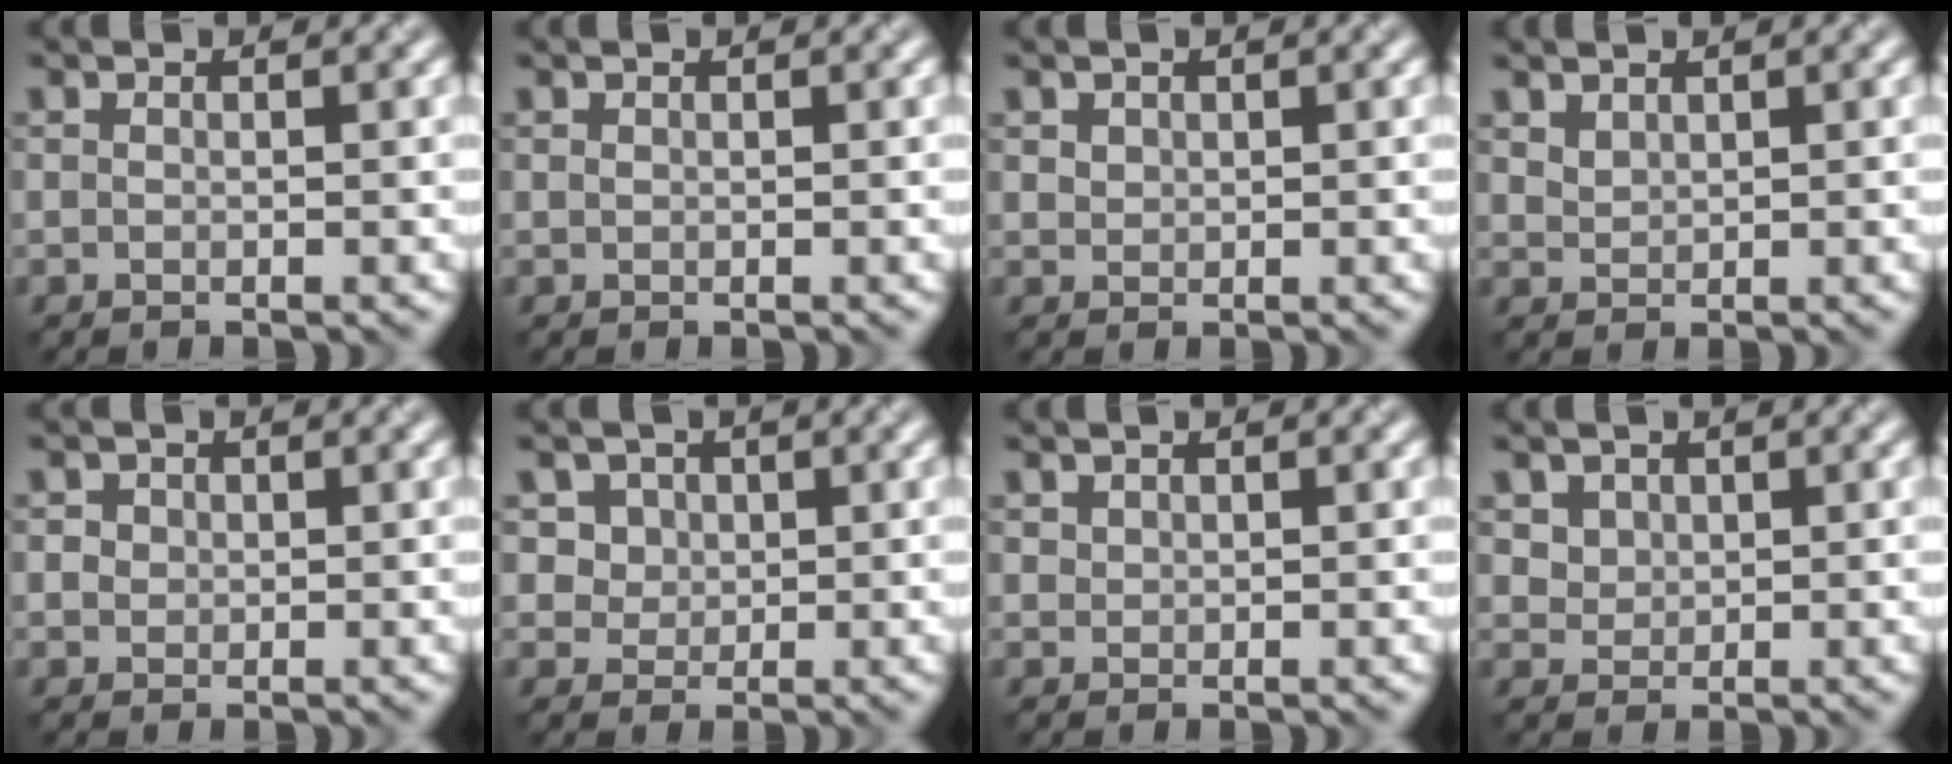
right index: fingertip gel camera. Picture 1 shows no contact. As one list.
[{"total": 0.0}, {"total": 0.9, "force": [0.6, 0.7, 0.2], "torque": [-0.003, -0.002, 0.015]}, {"total": 1.3, "force": [1.1, 0.6, 0.4], "torque": [-0.013, 0.000, 0.026]}, {"total": 1.4, "force": [0.5, 1.2, 0.4], "torque": [-0.006, 0.002, 0.014]}, {"total": 4.6, "force": [2.2, 3.7, 1.8], "torque": [-0.035, 0.003, 0.036]}, {"total": 0.7, "force": [0.6, 0.4, 0.1], "torque": [-0.001, -0.001, 0.016]}, {"total": 3.1, "force": [1.8, 2.2, 1.3], "torque": [-0.046, -0.001, 0.050]}]